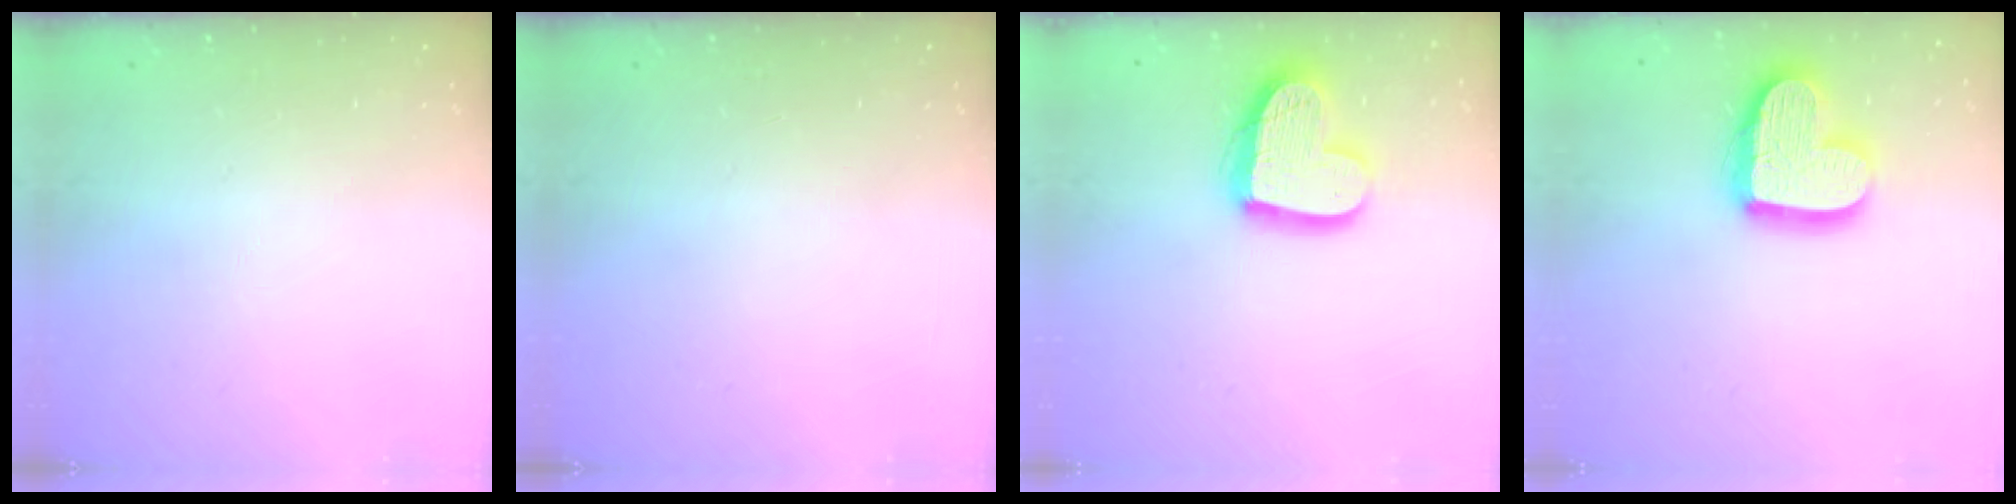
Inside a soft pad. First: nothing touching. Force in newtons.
{"total": 0.0}
{"total": 17.2, "press": 17.1, "slide": 1.5}
{"total": 17.3, "press": 17.3, "slide": 1.5}